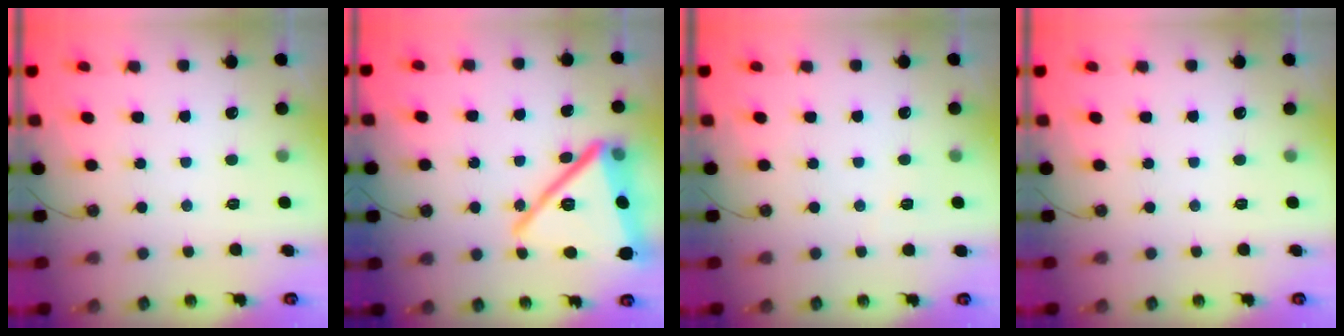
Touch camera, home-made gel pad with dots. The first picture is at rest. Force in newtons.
{"total": 25.2, "press": 23.8, "slide": 8.3}
{"total": 2.9, "press": 2.1, "slide": 2.1}
{"total": 0.0}